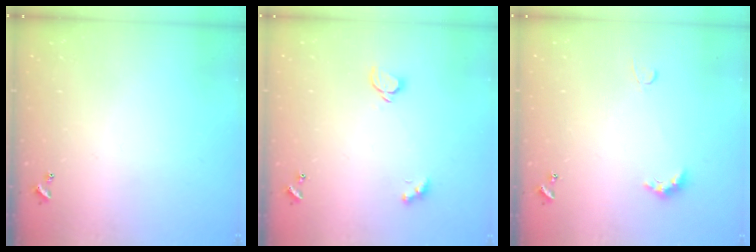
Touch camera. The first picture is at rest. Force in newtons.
{"total": 1.9, "press": 1.8, "slide": 0.5}
{"total": 3.3, "press": 3.3, "slide": 0.7}